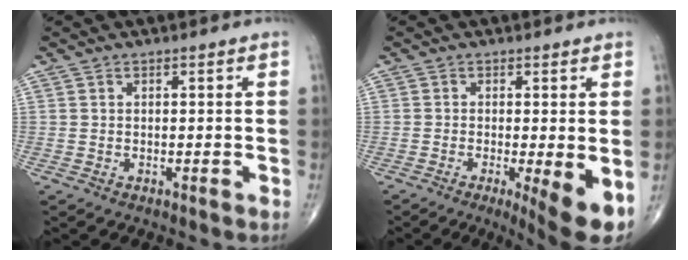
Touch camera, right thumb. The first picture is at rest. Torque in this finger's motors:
{"motor_torque": [0.09, 0.68, 0.18, -0.20, 0.23]}